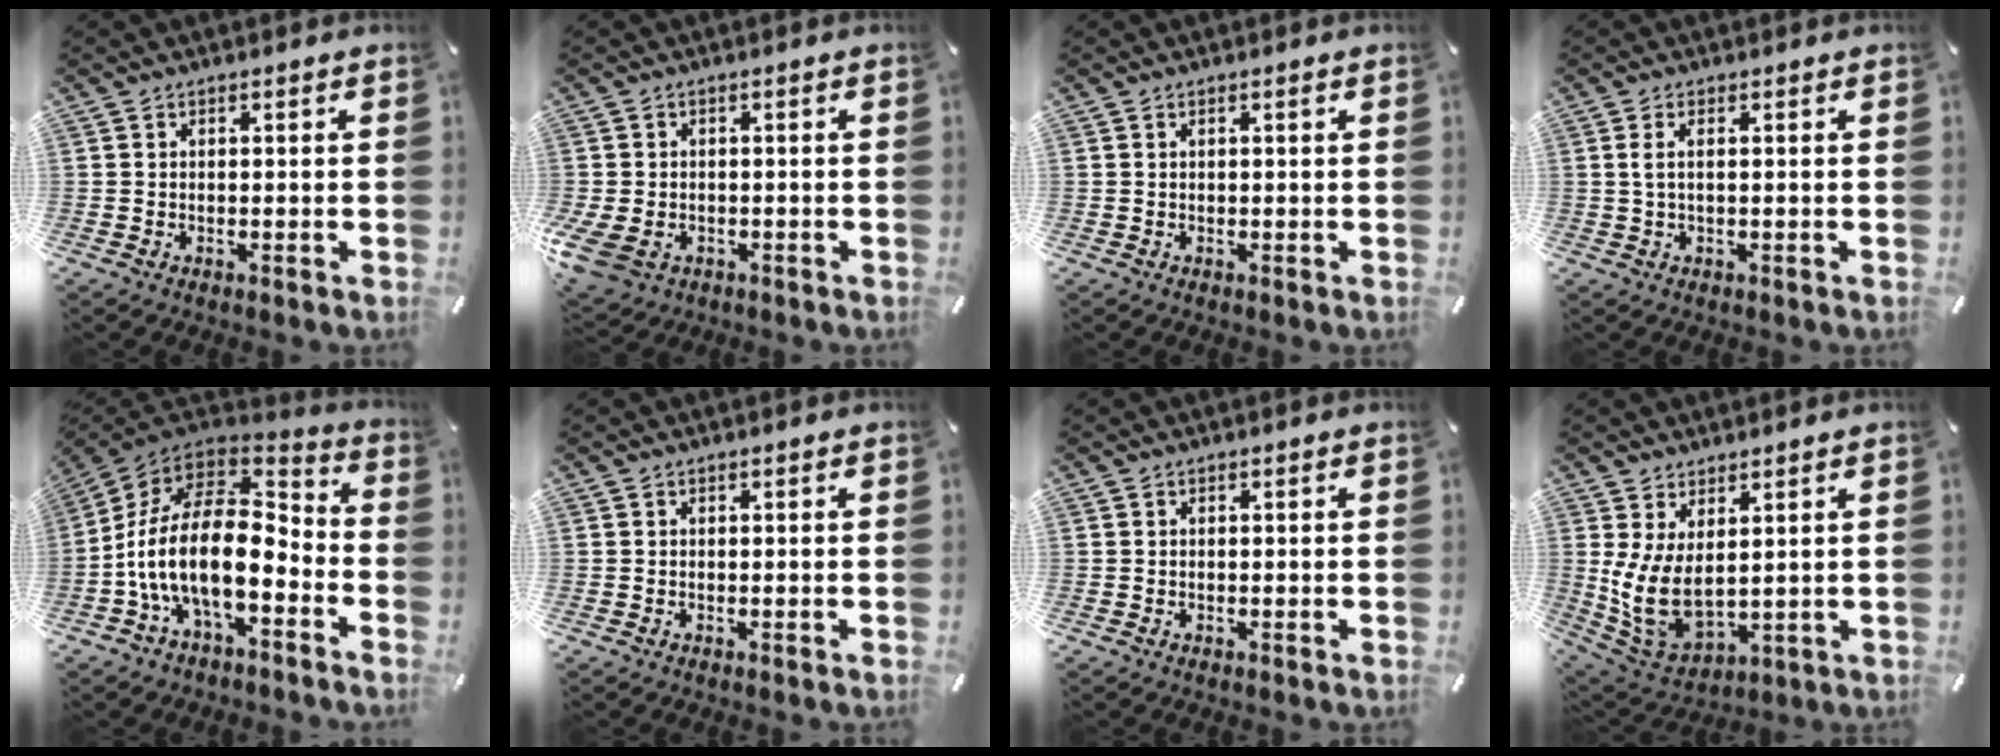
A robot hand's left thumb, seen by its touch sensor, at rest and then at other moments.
{"total": 5.2, "force": [-1.7, 3.9, 2.9], "torque": [-0.081, 0.004, -0.035]}
{"total": 0.7, "force": [0.3, 0.1, 0.6], "torque": [-0.010, 0.002, 0.004]}
{"total": 2.3, "force": [0.3, 0.6, 2.2], "torque": [-0.051, -0.002, 0.002]}
{"total": 19.7, "force": [-5.3, 10.4, 15.8], "torque": [-0.324, 0.007, -0.092]}
{"total": 0.0}
{"total": 0.0}
{"total": 9.2, "force": [2.3, 5.6, 7.0], "torque": [-0.166, -0.023, 0.051]}